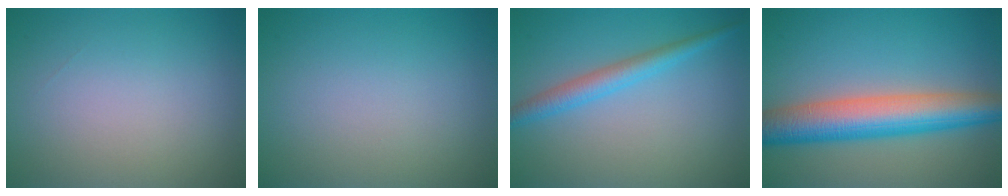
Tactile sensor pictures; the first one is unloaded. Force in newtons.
{"total": 0.0}
{"total": 2.7, "press": 2.7, "slide": 0.2}
{"total": 8.1, "press": 8.1, "slide": 0.4}